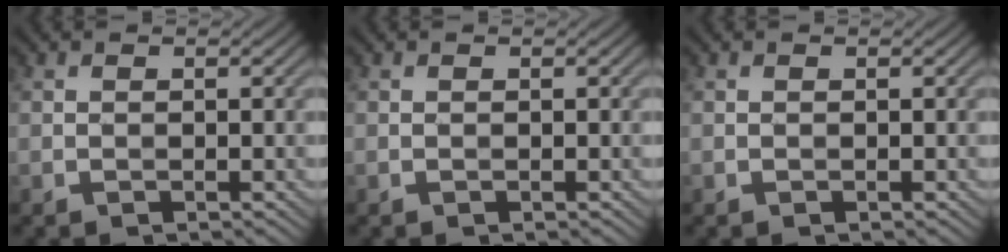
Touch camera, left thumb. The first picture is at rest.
{"total": 0.0}
{"total": 0.0}